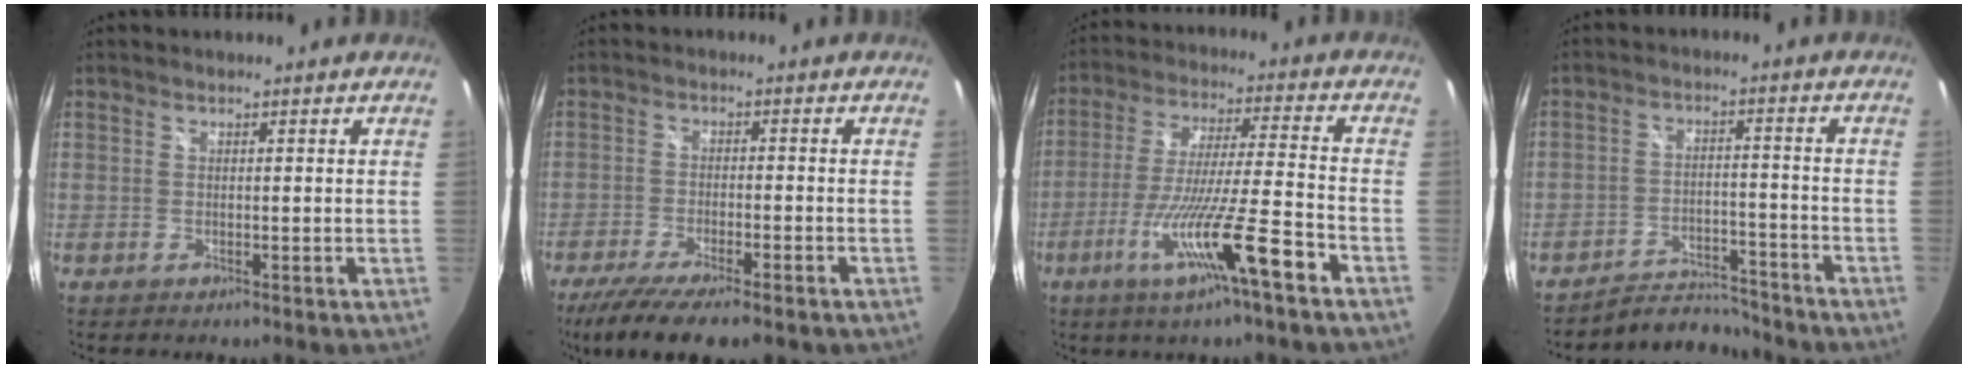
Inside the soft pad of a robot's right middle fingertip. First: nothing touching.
{"total": 13.1, "force": [-9.7, 3.0, 8.3], "torque": [-0.172, -0.047, -0.156]}
{"total": 14.3, "force": [-7.6, -0.5, 12.1], "torque": [-0.232, -0.024, -0.133]}
{"total": 6.8, "force": [-6.7, 1.0, -0.3], "torque": [-0.017, 0.018, -0.108]}